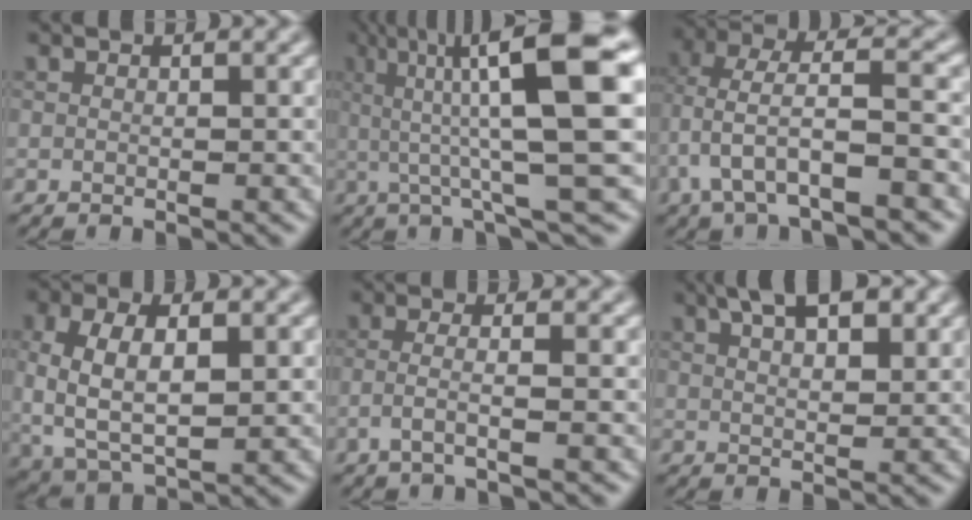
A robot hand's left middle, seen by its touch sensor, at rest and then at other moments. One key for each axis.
{"total": 13.6, "fx": 3.0, "fy": 2.8, "fz": 12.9, "tx": -0.184, "ty": 0.028, "tz": 0.051}
{"total": 6.3, "fx": -1.8, "fy": 2.1, "fz": 5.6, "tx": -0.111, "ty": 0.013, "tz": -0.039}
{"total": 6.7, "fx": 0.4, "fy": 3.5, "fz": 5.6, "tx": -0.116, "ty": 0.000, "tz": 0.010}
{"total": 2.4, "fx": -0.8, "fy": 0.6, "fz": 2.1, "tx": -0.038, "ty": 0.002, "tz": -0.029}
{"total": 5.4, "fx": 3.0, "fy": 2.2, "fz": 4.0, "tx": -0.055, "ty": 0.012, "tz": 0.037}